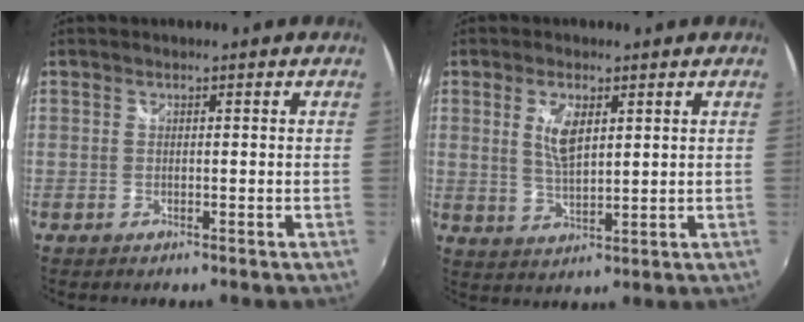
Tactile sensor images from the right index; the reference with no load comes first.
{"total": 5.6, "force": [1.9, 2.3, 4.7], "torque": [-0.087, -0.001, 0.039]}